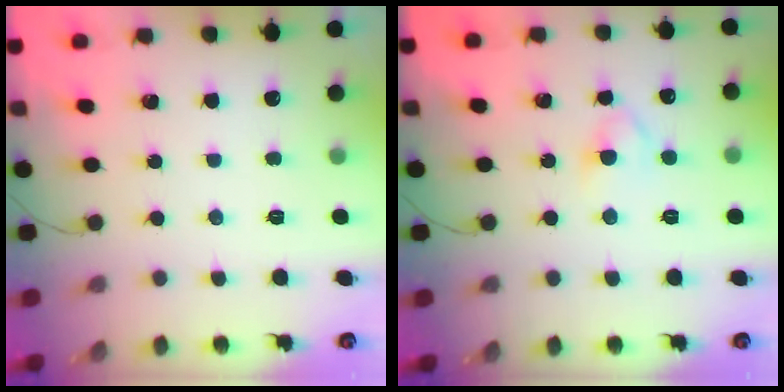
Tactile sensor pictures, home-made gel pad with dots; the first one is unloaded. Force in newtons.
{"total": 3.9, "press": 3.6, "slide": 1.5}